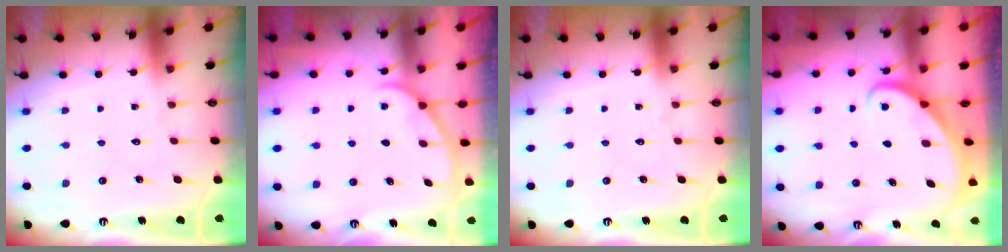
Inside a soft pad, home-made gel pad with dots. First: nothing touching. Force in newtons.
{"total": 0.8, "press": 0.8, "slide": 0.2}
{"total": 0.0}
{"total": 2.2, "press": 2.2, "slide": 0.2}